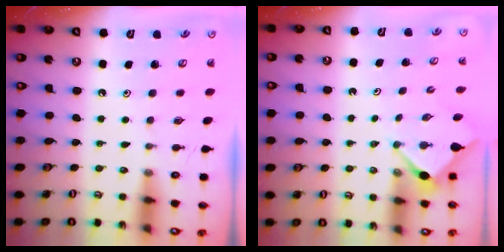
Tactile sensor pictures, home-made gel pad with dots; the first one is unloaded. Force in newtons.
{"total": 2.7, "press": 2.7, "slide": 0.3}